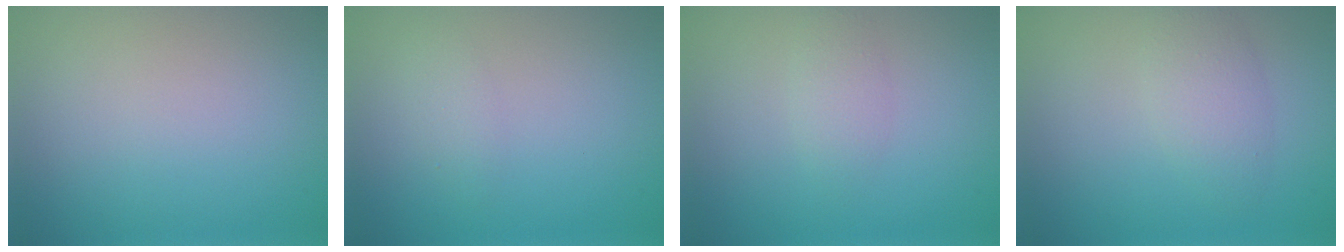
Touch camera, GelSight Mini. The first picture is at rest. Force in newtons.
{"total": 1.2, "press": 1.2, "slide": 0.1}
{"total": 1.5, "press": 1.5, "slide": 0.0}
{"total": 2.7, "press": 2.7, "slide": 0.1}